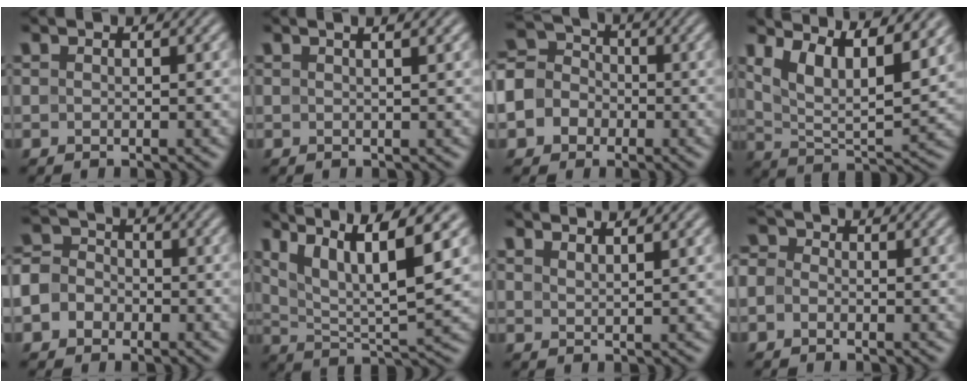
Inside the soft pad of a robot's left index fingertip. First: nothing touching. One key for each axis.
{"total": 3.2, "fx": 1.7, "fy": 1.3, "fz": 2.3, "tx": -0.009, "ty": 0.007, "tz": -0.008}
{"total": 6.2, "fx": -1.7, "fy": 5.5, "fz": 2.4, "tx": -0.051, "ty": 0.010, "tz": -0.055}
{"total": 11.4, "fx": 6.9, "fy": 4.2, "fz": 8.1, "tx": -0.152, "ty": 0.018, "tz": 0.098}
{"total": 5.6, "fx": -1.8, "fy": 4.9, "fz": 2.2, "tx": -0.033, "ty": 0.008, "tz": -0.059}
{"total": 10.9, "fx": 5.8, "fy": 2.8, "fz": 8.8, "tx": -0.155, "ty": 0.011, "tz": 0.098}
{"total": 2.2, "fx": 1.9, "fy": 0.5, "fz": 0.9, "tx": 0.001, "ty": 0.007, "tz": 0.022}
{"total": 1.8, "fx": -0.4, "fy": 1.5, "fz": 0.9, "tx": -0.011, "ty": 0.007, "tz": -0.026}